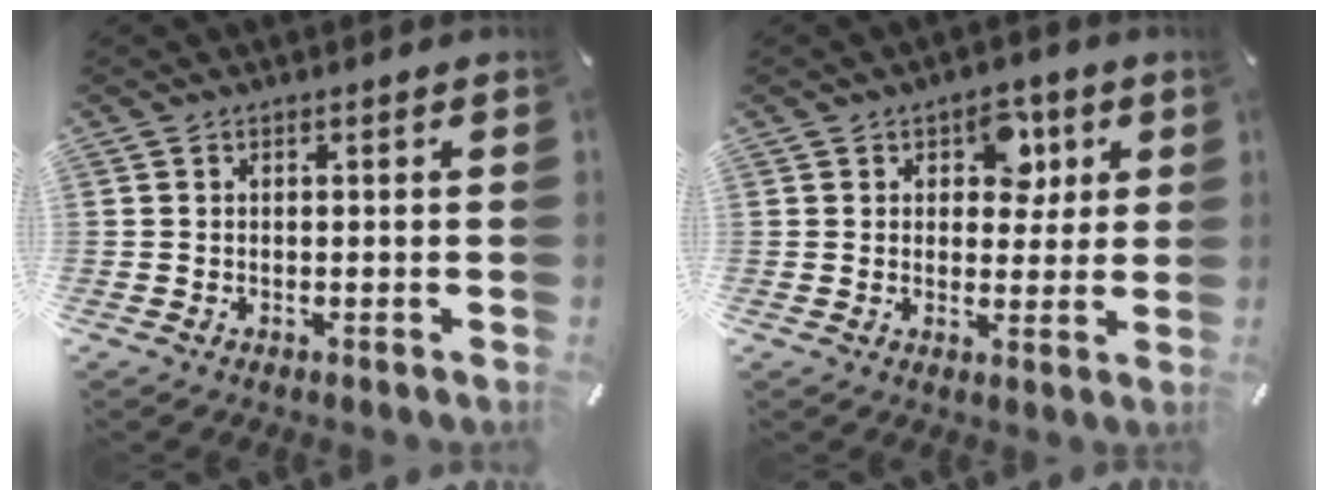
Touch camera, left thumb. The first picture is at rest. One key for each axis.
{"total": 7.7, "fx": 2.8, "fy": 5.6, "fz": 4.5, "tx": -0.039, "ty": -0.008, "tz": 0.039}